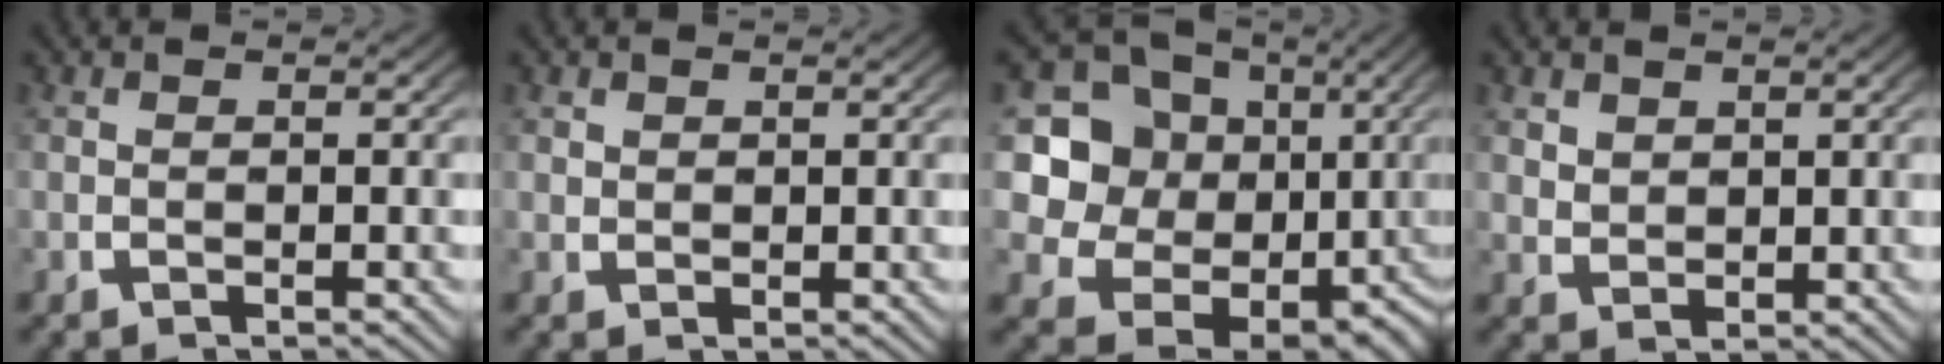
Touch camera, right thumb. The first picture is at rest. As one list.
[{"total": 0.9, "force": [0.6, 0.6, 0.2], "torque": [0.000, -0.006, 0.020]}, {"total": 15.1, "force": [0.4, 12.2, 8.9], "torque": [-0.176, -0.038, 0.014]}, {"total": 1.8, "force": [1.3, 1.1, 0.5], "torque": [-0.008, -0.009, 0.037]}]